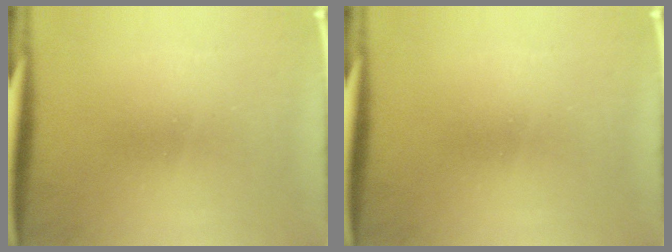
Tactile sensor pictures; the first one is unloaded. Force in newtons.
{"total": 0.0}